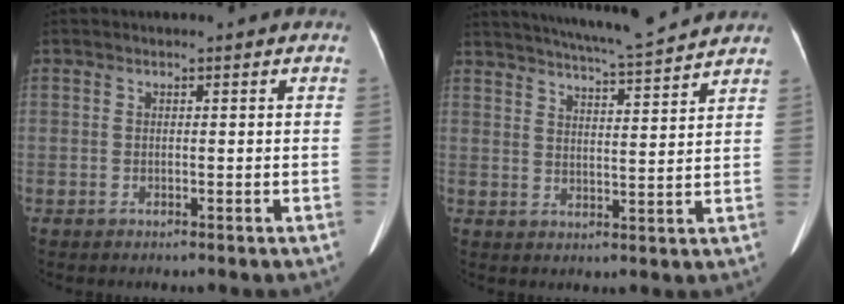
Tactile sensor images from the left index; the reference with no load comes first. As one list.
[{"total": 13.5, "force": [12.4, -0.2, 5.3], "torque": [-0.092, -0.005, 0.173]}]